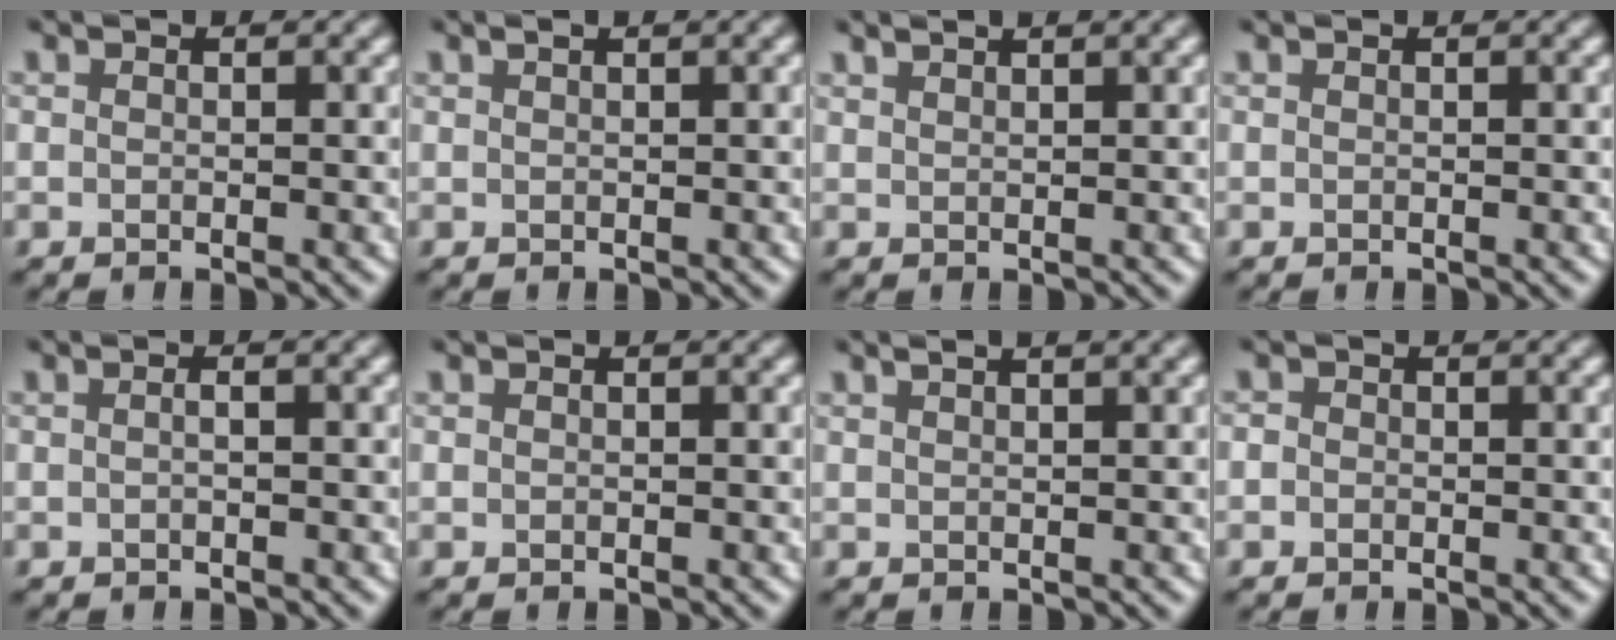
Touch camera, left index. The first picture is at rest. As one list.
[{"total": 0.6, "force": [0.4, -0.1, 0.5], "torque": [-0.012, 0.004, 0.009]}, {"total": 1.4, "force": [1.2, -0.1, 0.6], "torque": [-0.010, 0.006, 0.022]}, {"total": 0.0}, {"total": 0.9, "force": [-0.1, 0.1, 0.8], "torque": [-0.017, -0.002, 0.000]}, {"total": 0.0}, {"total": 2.1, "force": [1.5, 0.4, 1.4], "torque": [-0.010, 0.014, 0.014]}, {"total": 1.0, "force": [0.0, 0.9, 0.4], "torque": [-0.006, 0.004, -0.011]}]